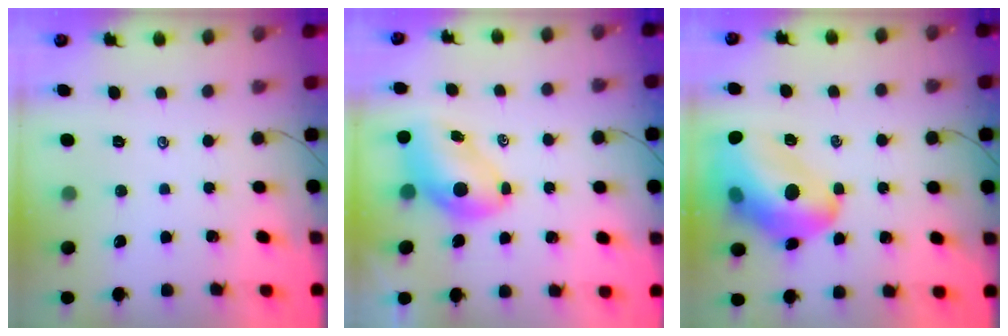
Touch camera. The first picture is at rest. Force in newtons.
{"total": 7.5, "press": 7.3, "slide": 2.0}
{"total": 19.3, "press": 18.8, "slide": 4.1}